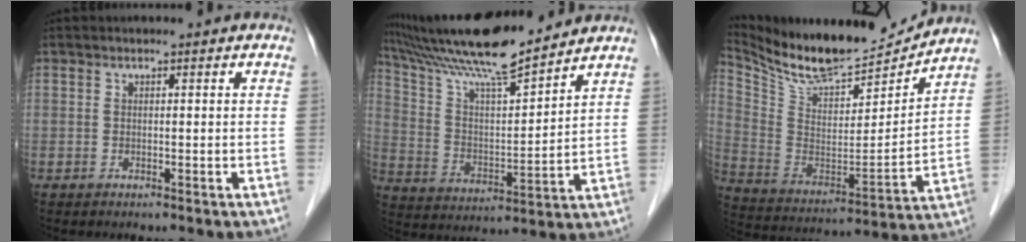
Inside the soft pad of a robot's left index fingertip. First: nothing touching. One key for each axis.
{"total": 15.1, "fx": 13.2, "fy": 0.0, "fz": 7.3, "tx": -0.138, "ty": 0.005, "tz": 0.236}
{"total": 14.9, "fx": 14.1, "fy": 1.8, "fz": 4.5, "tx": -0.099, "ty": -0.031, "tz": 0.249}